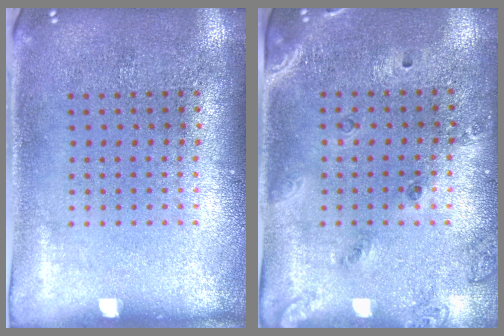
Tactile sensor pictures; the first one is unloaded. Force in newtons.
{"total": 1.5, "press": 1.3, "slide": 0.7}